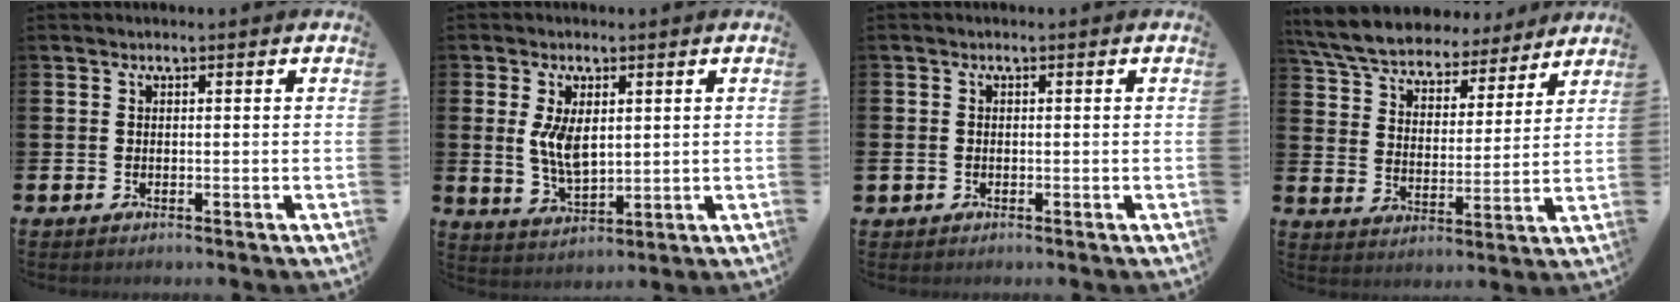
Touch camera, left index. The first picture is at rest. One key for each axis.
{"total": 5.4, "fx": 1.5, "fy": 2.7, "fz": 4.5, "tx": -0.074, "ty": -0.002, "tz": 0.023}
{"total": 1.0, "fx": -0.3, "fy": 0.8, "fz": 0.4, "tx": -0.002, "ty": 0.002, "tz": -0.011}
{"total": 7.3, "fx": 6.8, "fy": 2.1, "fz": 1.4, "tx": -0.065, "ty": -0.045, "tz": 0.121}